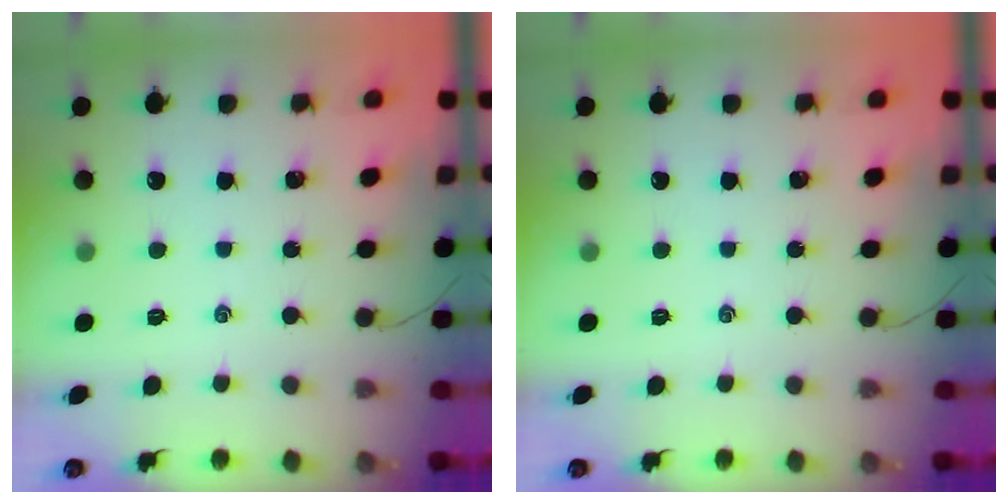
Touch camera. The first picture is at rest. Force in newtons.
{"total": 0.0}